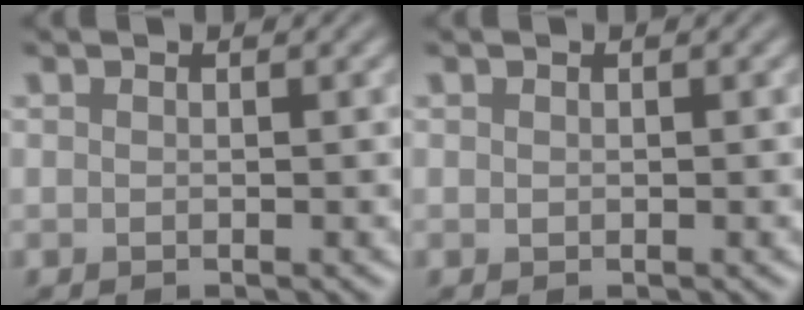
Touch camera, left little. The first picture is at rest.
{"total": 0.0}